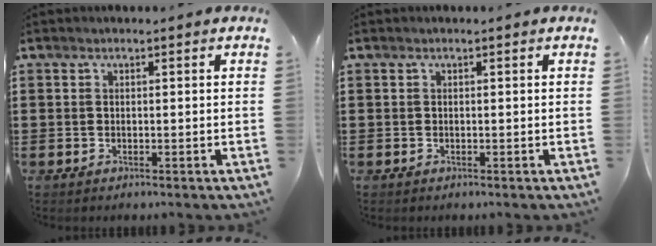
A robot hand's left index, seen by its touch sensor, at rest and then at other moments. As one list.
[{"total": 0.0}]